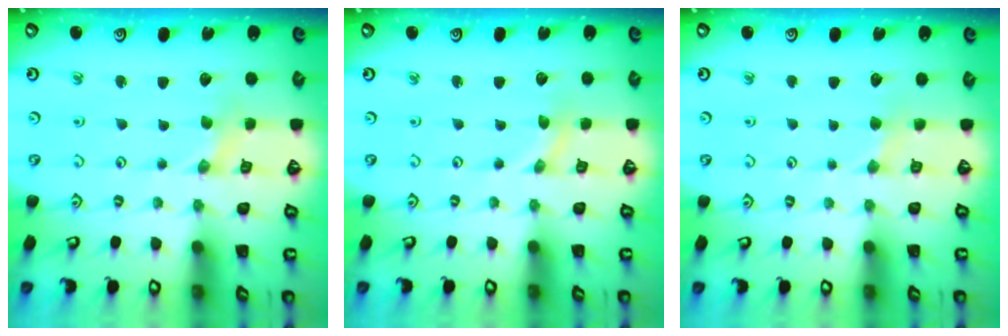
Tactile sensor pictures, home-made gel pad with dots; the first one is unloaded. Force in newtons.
{"total": 0.0}
{"total": 2.4, "press": 2.4, "slide": 0.3}